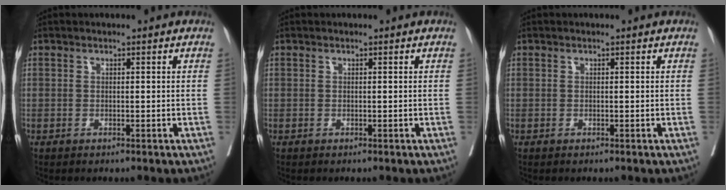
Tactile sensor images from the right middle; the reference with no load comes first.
{"total": 0.0}
{"total": 0.0}